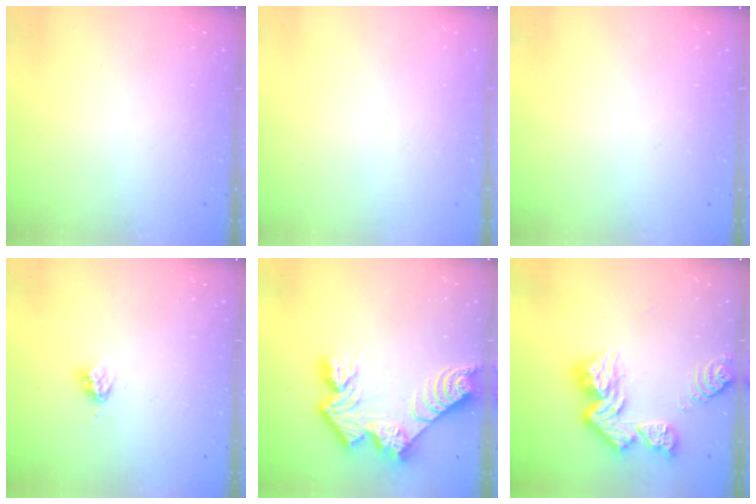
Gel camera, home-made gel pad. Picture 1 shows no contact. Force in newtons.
{"total": 0.0}
{"total": 0.0}
{"total": 4.5, "press": 4.5, "slide": 0.5}
{"total": 11.9, "press": 11.8, "slide": 1.0}
{"total": 13.6, "press": 13.5, "slide": 1.6}